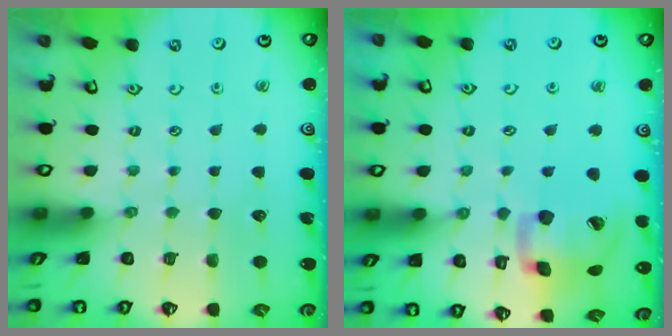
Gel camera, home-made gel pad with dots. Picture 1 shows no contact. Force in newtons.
{"total": 17.5, "press": 17.4, "slide": 2.5}